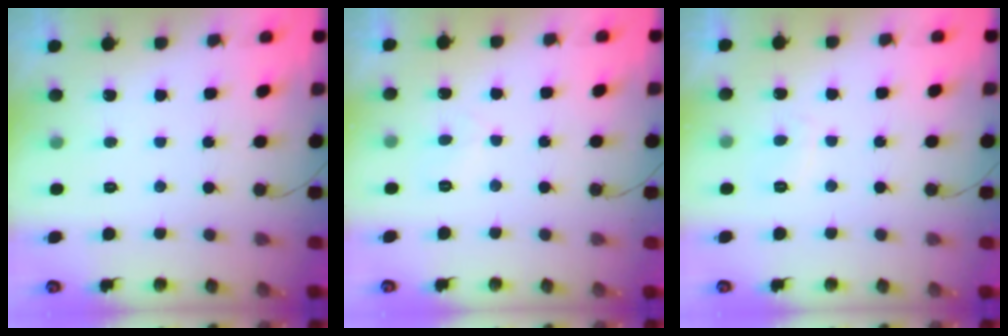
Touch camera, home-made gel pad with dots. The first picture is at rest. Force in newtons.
{"total": 2.1, "press": 2.1, "slide": 0.3}
{"total": 2.3, "press": 2.1, "slide": 0.7}